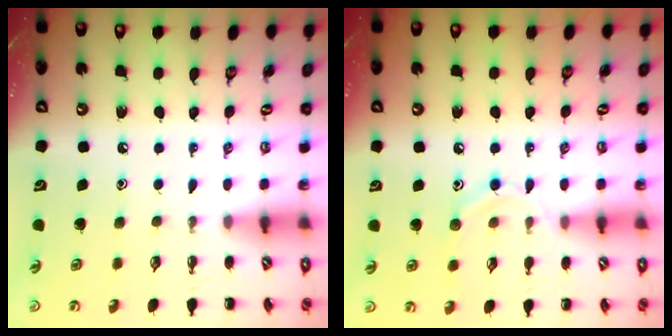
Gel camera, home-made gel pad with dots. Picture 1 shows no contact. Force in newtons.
{"total": 7.8, "press": 7.8, "slide": 1.1}